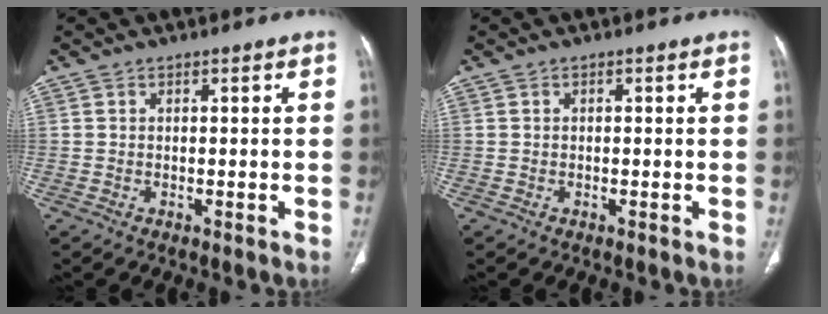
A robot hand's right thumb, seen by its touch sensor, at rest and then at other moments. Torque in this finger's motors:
{"motor_torque": [0.09, 0.01, -0.43, 0.33, -0.03]}